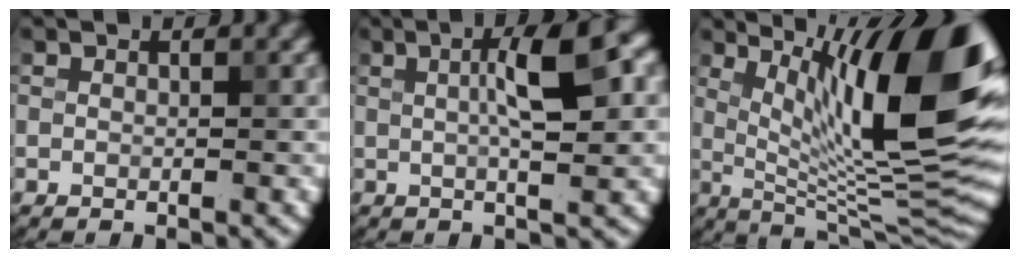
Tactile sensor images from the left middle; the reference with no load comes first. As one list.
[{"total": 5.6, "force": [1.2, 1.0, 5.4], "torque": [-0.089, 0.014, 0.019]}, {"total": 14.5, "force": [4.8, 3.3, 13.3], "torque": [-0.174, -0.001, 0.086]}]